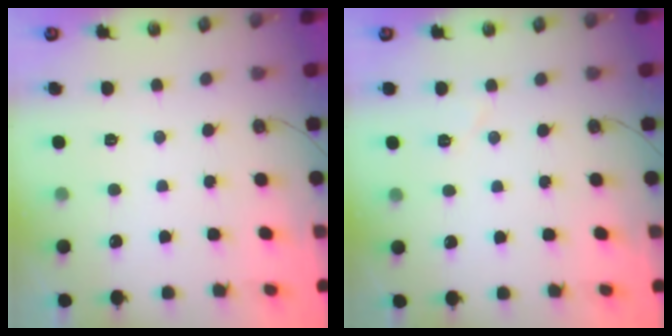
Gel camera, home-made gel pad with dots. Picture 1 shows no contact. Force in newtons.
{"total": 4.3, "press": 3.9, "slide": 1.7}